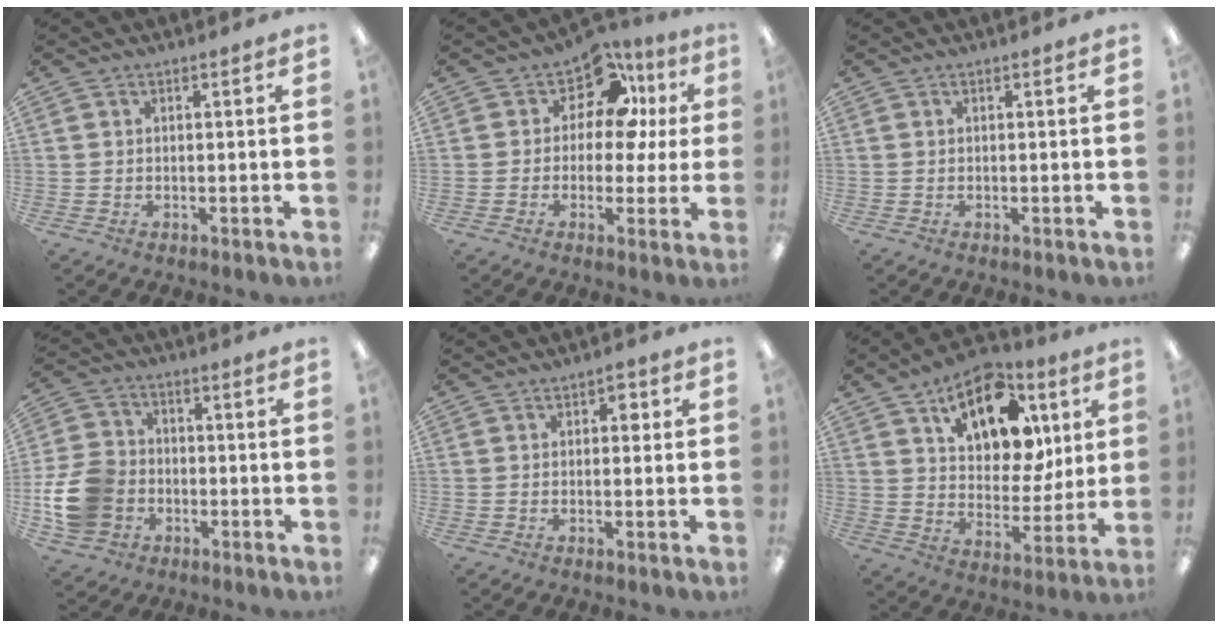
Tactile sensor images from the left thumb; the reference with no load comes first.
{"total": 11.5, "force": [5.7, 7.2, 6.9], "torque": [-0.110, -0.034, 0.104]}
{"total": 0.0}
{"total": 12.8, "force": [-3.2, 10.6, 6.3], "torque": [-0.131, 0.032, -0.055]}
{"total": 2.2, "force": [0.7, 1.4, 1.5], "torque": [-0.016, 0.000, 0.008]}
{"total": 18.5, "force": [9.6, 11.1, 11.3], "torque": [-0.164, -0.033, 0.166]}